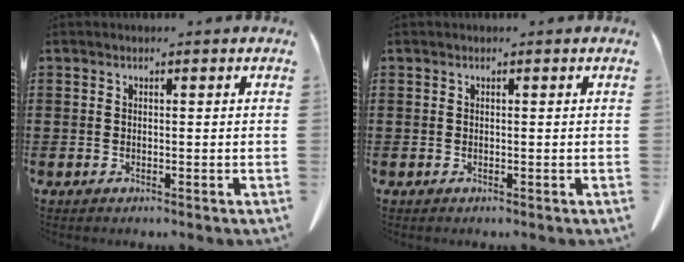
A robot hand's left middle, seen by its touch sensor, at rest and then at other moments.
{"total": 0.0}